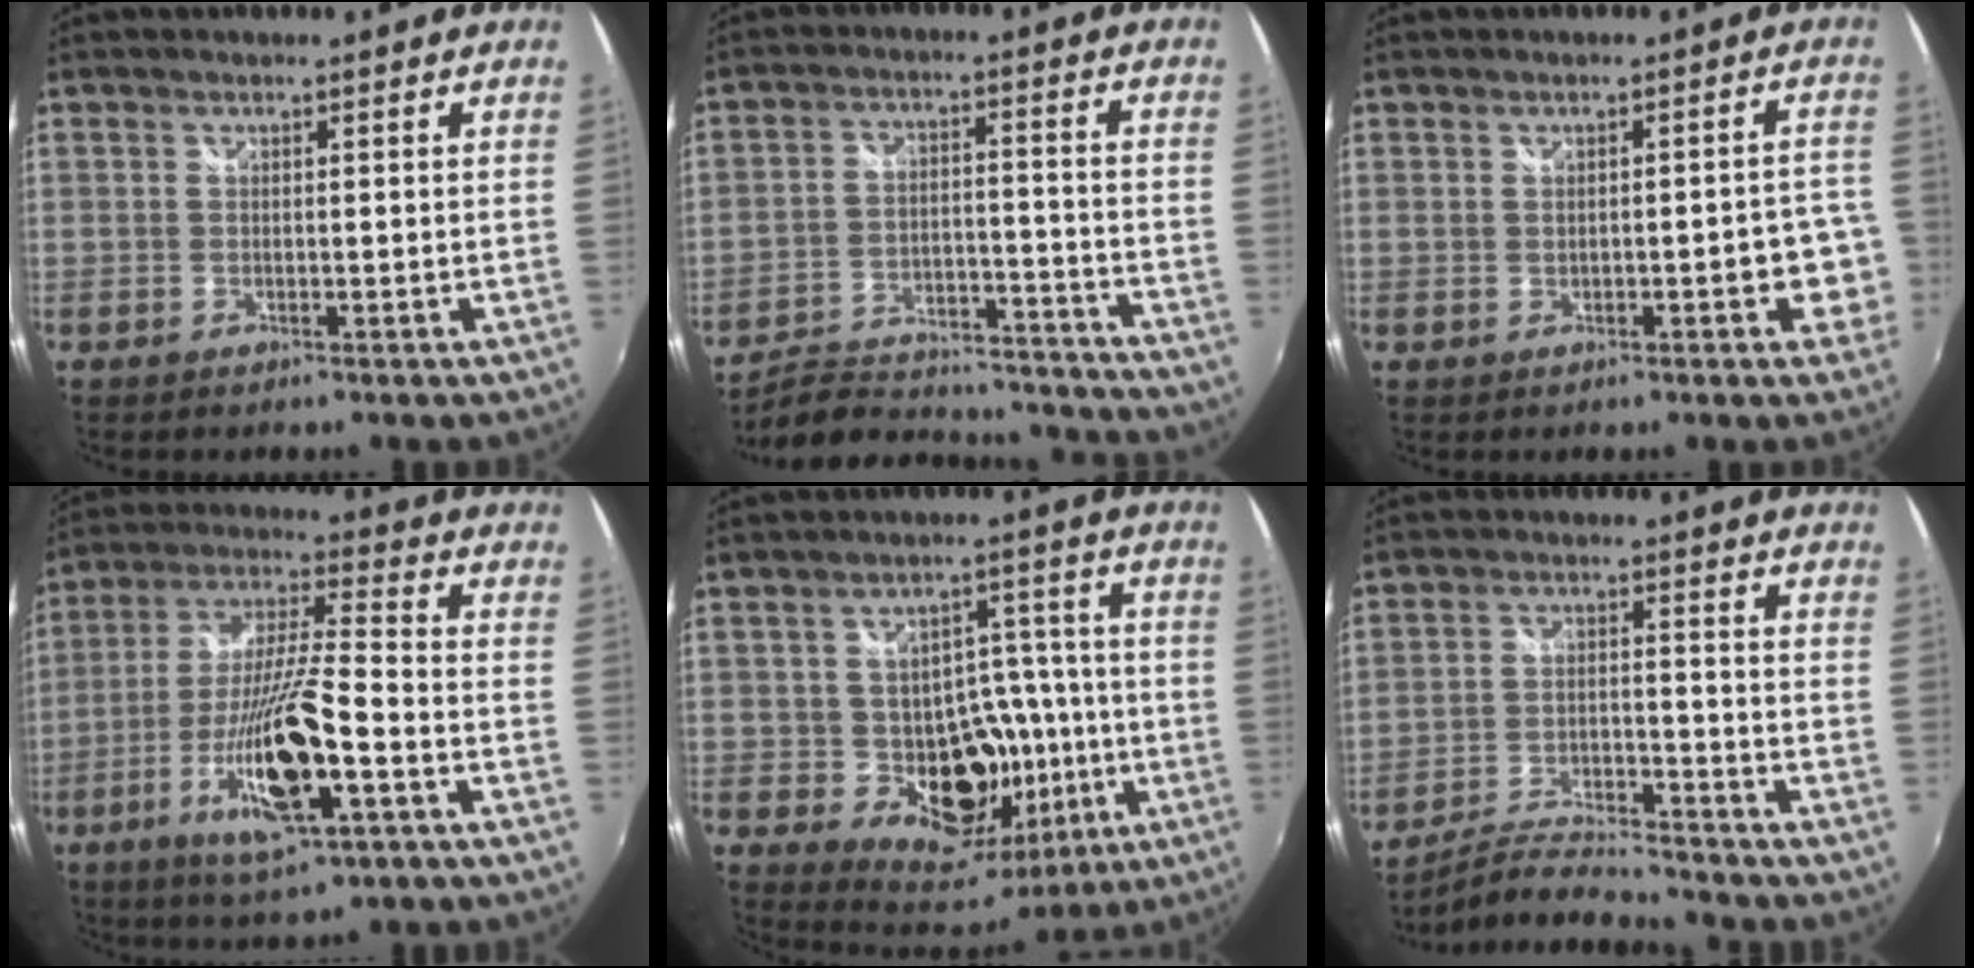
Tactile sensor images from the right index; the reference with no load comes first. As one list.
[{"total": 23.4, "force": [-21.0, 6.4, 8.1], "torque": [-0.155, 0.000, -0.280]}, {"total": 4.7, "force": [-1.4, 1.8, 4.1], "torque": [-0.054, 0.004, -0.013]}, {"total": 16.8, "force": [-7.0, 2.5, 15.0], "torque": [-0.303, -0.024, -0.129]}, {"total": 15.5, "force": [-3.1, 12.1, 9.1], "torque": [-0.160, 0.013, -0.027]}, {"total": 10.6, "force": [-10.1, 0.0, 3.0], "torque": [-0.074, -0.007, -0.180]}]